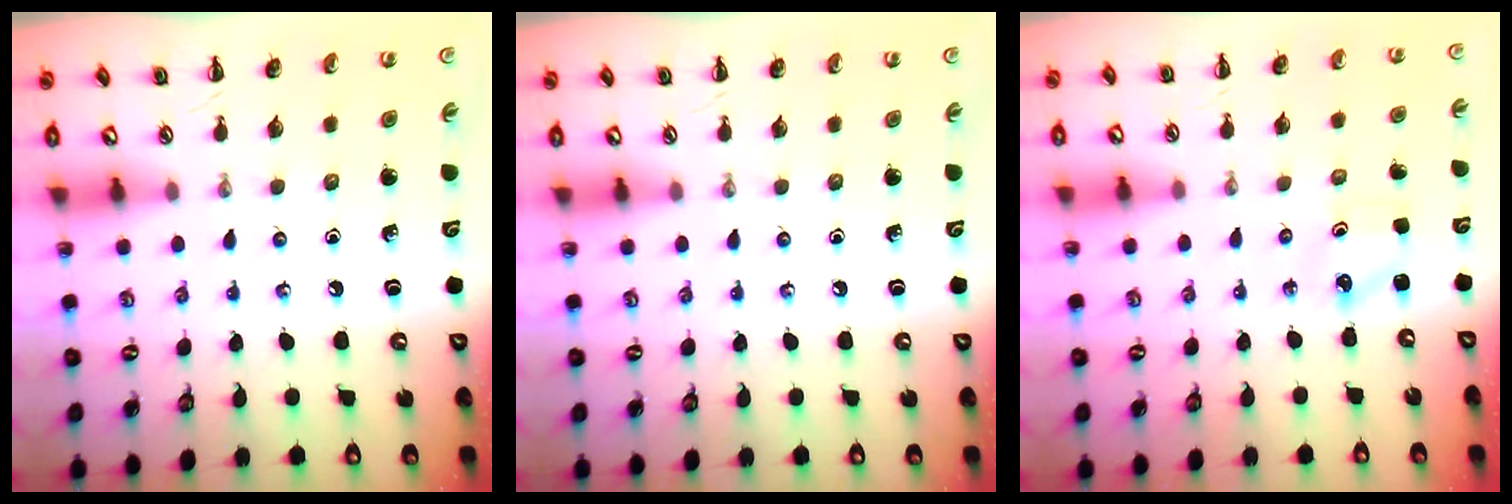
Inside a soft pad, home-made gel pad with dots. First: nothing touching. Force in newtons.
{"total": 0.0}
{"total": 2.0, "press": 2.0, "slide": 0.6}